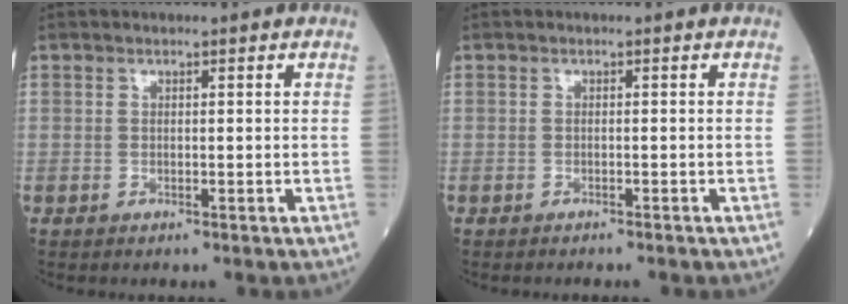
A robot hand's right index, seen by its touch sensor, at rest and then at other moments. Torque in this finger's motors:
{"motor_torque": [-0.30, -0.24, -0.03, -0.04]}